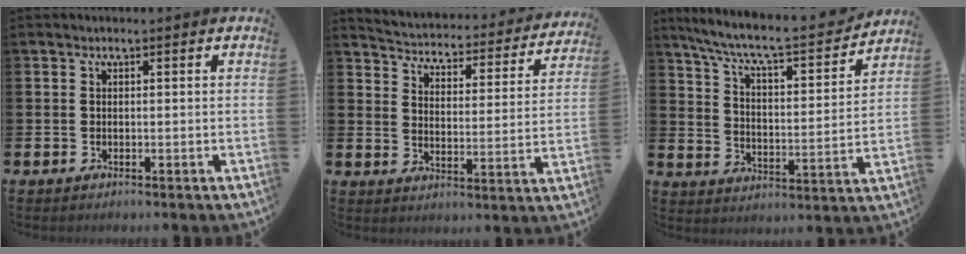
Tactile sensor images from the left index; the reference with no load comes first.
{"total": 3.7, "force": [3.6, 0.9, 0.6], "torque": [-0.040, -0.035, 0.053]}
{"total": 8.4, "force": [7.6, 0.9, 3.4], "torque": [-0.093, -0.054, 0.124]}